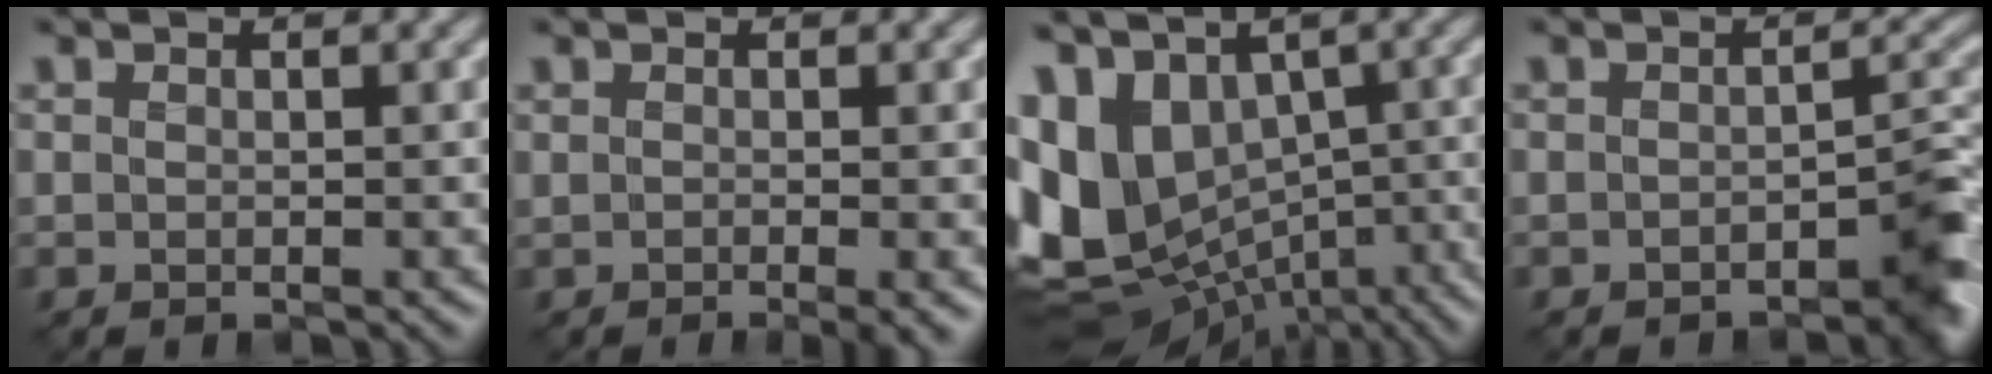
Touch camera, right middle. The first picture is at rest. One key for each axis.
{"total": 1.0, "fx": -0.2, "fy": 0.1, "fz": 0.9, "tx": -0.017, "ty": 0.001, "tz": -0.003}
{"total": 14.4, "fx": -0.5, "fy": 9.8, "fz": 10.6, "tx": -0.233, "ty": -0.010, "tz": 0.025}
{"total": 5.1, "fx": -3.0, "fy": 2.0, "fz": 3.7, "tx": -0.034, "ty": -0.003, "tz": -0.048}